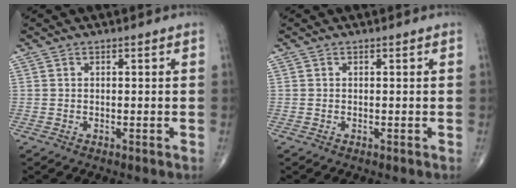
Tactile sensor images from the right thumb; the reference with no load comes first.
{"total": 0.0}